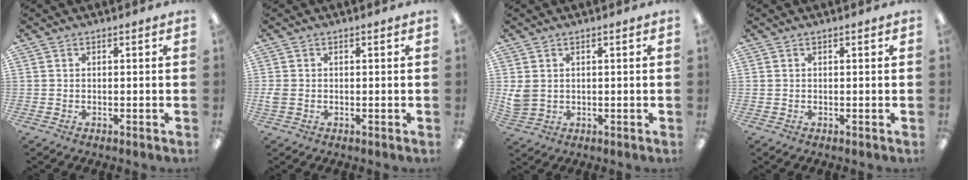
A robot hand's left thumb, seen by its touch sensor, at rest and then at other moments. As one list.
[{"total": 2.0, "force": [-0.2, 1.5, 1.4], "torque": [-0.023, 0.005, -0.003]}, {"total": 3.7, "force": [1.1, 3.0, 1.9], "torque": [-0.030, 0.002, 0.024]}, {"total": 0.0}]